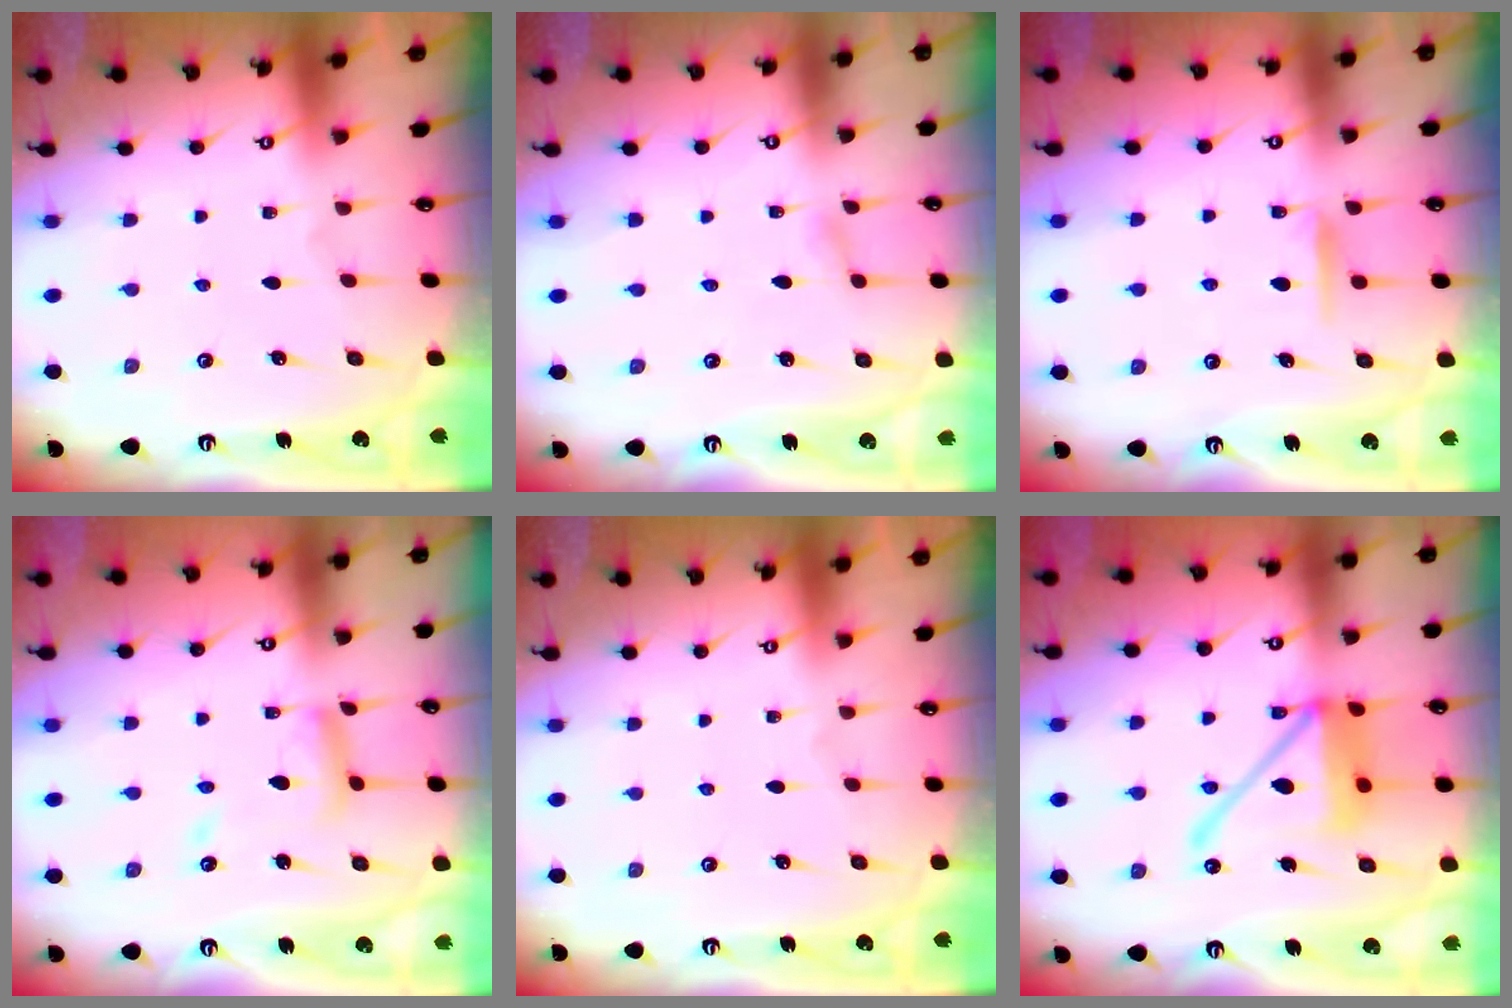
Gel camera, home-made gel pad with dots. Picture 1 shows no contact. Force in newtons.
{"total": 1.1, "press": 1.1, "slide": 0.1}
{"total": 8.2, "press": 8.2, "slide": 0.1}
{"total": 11.1, "press": 11.1, "slide": 0.9}
{"total": 0.0}
{"total": 16.0, "press": 15.9, "slide": 1.8}